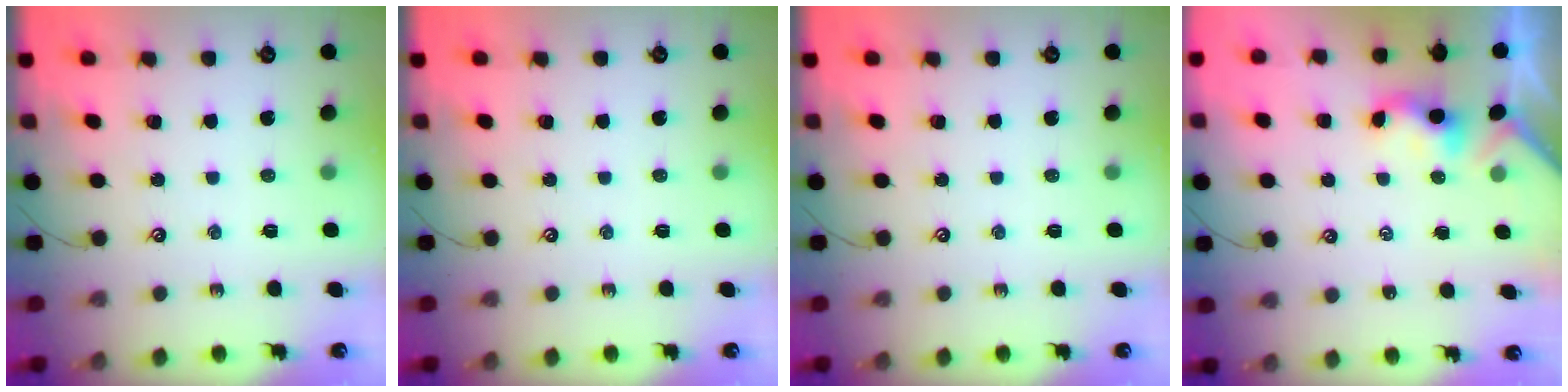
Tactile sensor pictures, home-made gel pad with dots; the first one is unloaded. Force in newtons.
{"total": 0.0}
{"total": 0.0}
{"total": 1.1, "press": 1.0, "slide": 0.4}